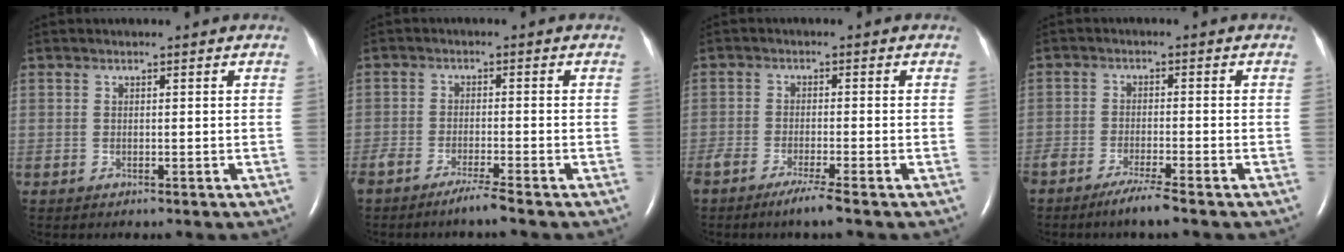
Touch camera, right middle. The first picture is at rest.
{"total": 3.5, "force": [-2.8, -0.5, 2.0], "torque": [-0.043, -0.006, -0.056]}
{"total": 4.2, "force": [-3.0, -0.3, 2.8], "torque": [-0.052, -0.010, -0.058]}
{"total": 3.9, "force": [-3.0, -0.3, 2.4], "torque": [-0.049, -0.008, -0.060]}